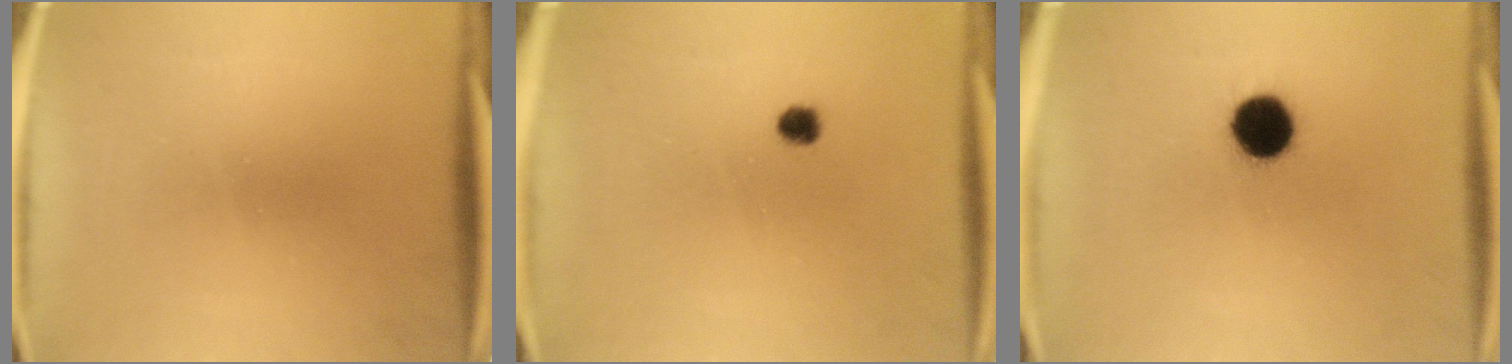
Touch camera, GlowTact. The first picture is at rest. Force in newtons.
{"total": 2.0}
{"total": 9.9}